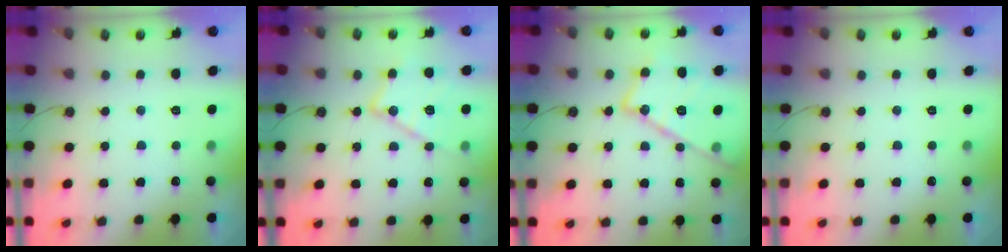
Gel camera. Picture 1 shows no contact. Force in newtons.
{"total": 16.6, "press": 16.5, "slide": 1.5}
{"total": 18.9, "press": 18.9, "slide": 0.9}
{"total": 0.0}